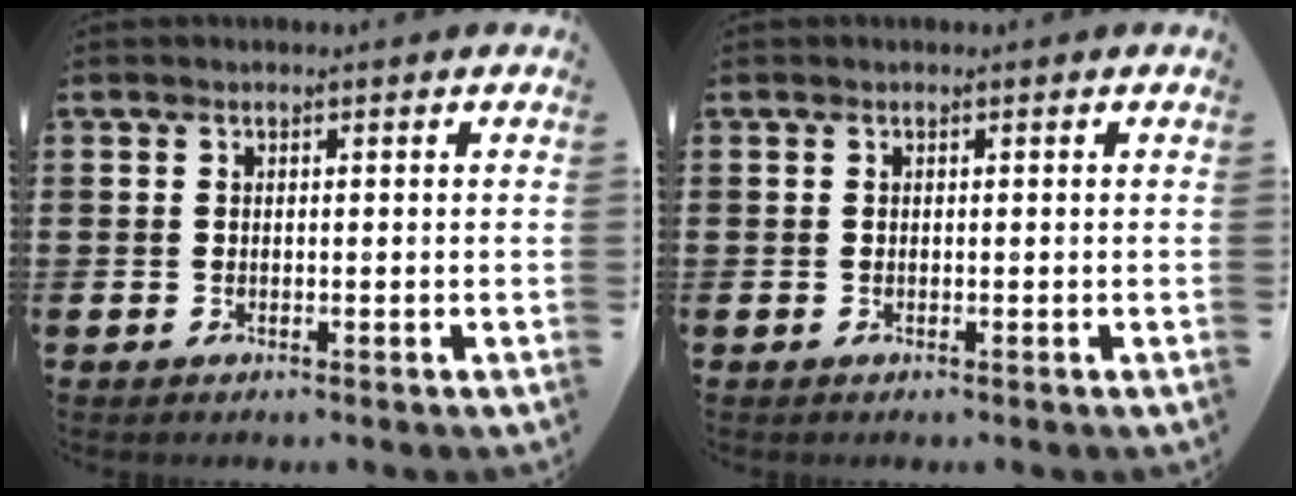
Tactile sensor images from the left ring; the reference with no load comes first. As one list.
[{"total": 0.0}]